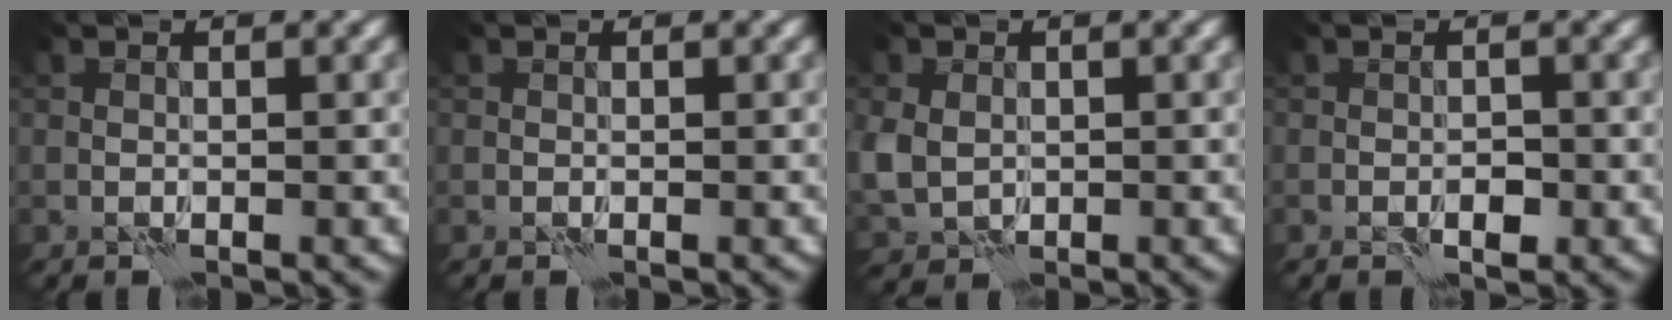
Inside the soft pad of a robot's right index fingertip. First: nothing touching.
{"total": 0.0}
{"total": 3.8, "force": [0.0, 3.1, 2.1], "torque": [-0.058, -0.005, -0.002]}
{"total": 1.5, "force": [-0.6, 0.8, 1.1], "torque": [-0.019, -0.001, -0.011]}